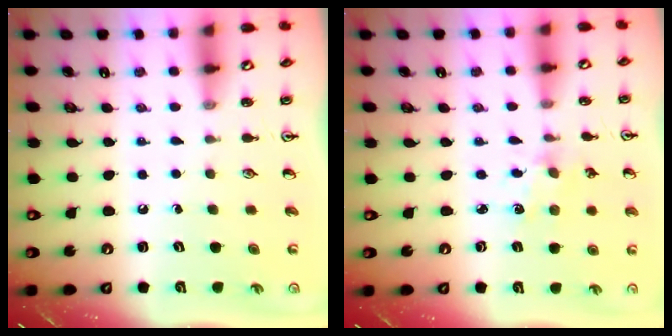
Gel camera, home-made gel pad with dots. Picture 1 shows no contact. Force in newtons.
{"total": 1.6, "press": 1.5, "slide": 0.5}